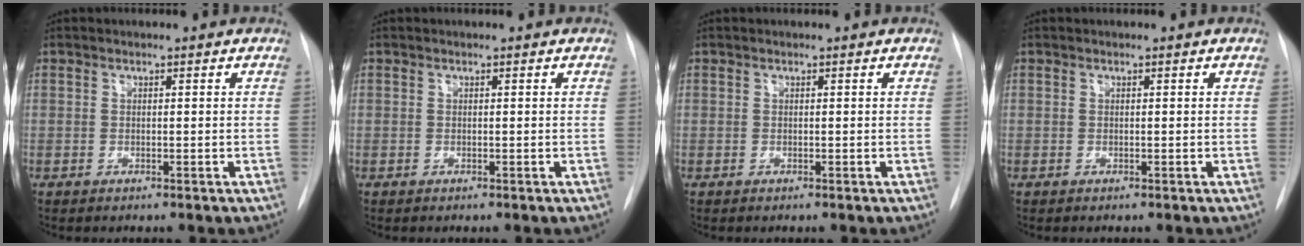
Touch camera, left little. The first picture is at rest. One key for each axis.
{"total": 0.0}
{"total": 0.0}
{"total": 0.0}